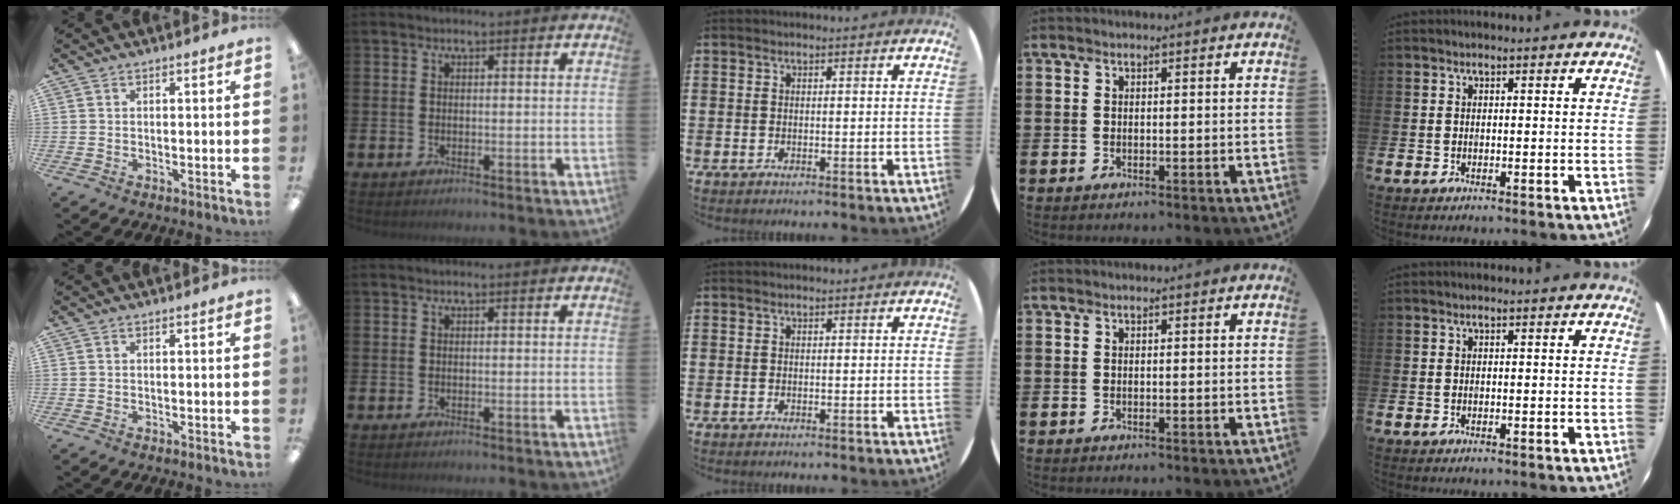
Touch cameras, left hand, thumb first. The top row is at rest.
{}